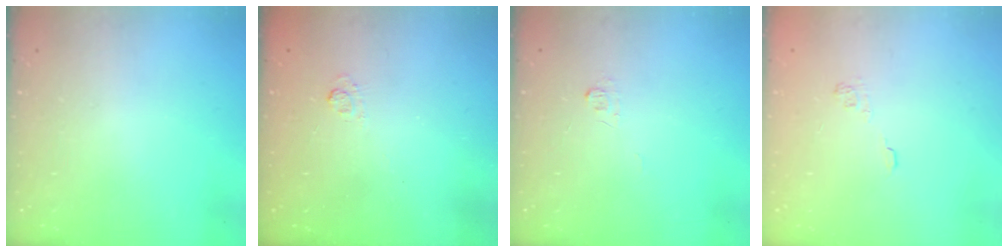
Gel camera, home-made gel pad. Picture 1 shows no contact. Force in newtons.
{"total": 1.7, "press": 1.1, "slide": 1.3}
{"total": 3.6, "press": 3.5, "slide": 0.4}
{"total": 2.2, "press": 1.8, "slide": 1.3}